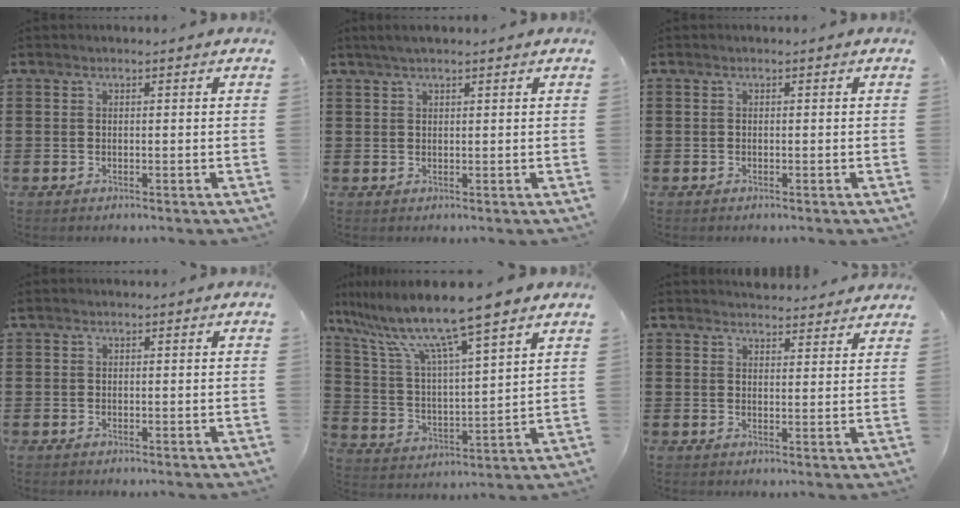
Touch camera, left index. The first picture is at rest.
{"total": 1.5, "force": [1.2, 0.2, 0.9], "torque": [-0.019, 0.002, 0.021]}
{"total": 0.0}
{"total": 0.0}
{"total": 10.5, "force": [8.8, -0.2, 5.7], "torque": [-0.149, -0.055, 0.144]}
{"total": 3.4, "force": [3.4, 0.2, 0.1], "torque": [-0.004, -0.015, 0.062]}